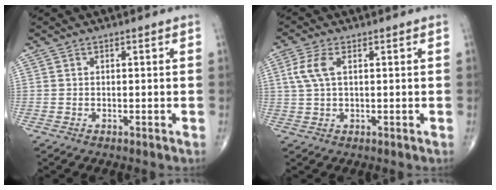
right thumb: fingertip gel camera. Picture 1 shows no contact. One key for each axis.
{"total": 4.8, "fx": 1.3, "fy": 2.2, "fz": 4.1, "tx": -0.105, "ty": 0.011, "tz": 0.027}